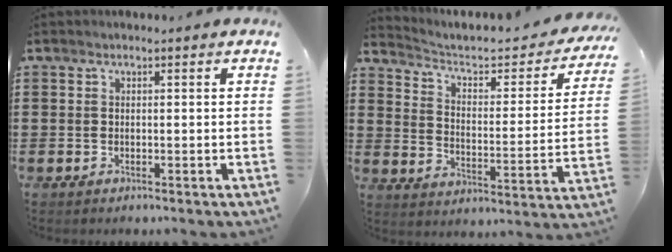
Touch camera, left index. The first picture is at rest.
{"total": 3.8, "force": [3.0, 1.5, 1.9], "torque": [-0.056, -0.022, 0.041]}